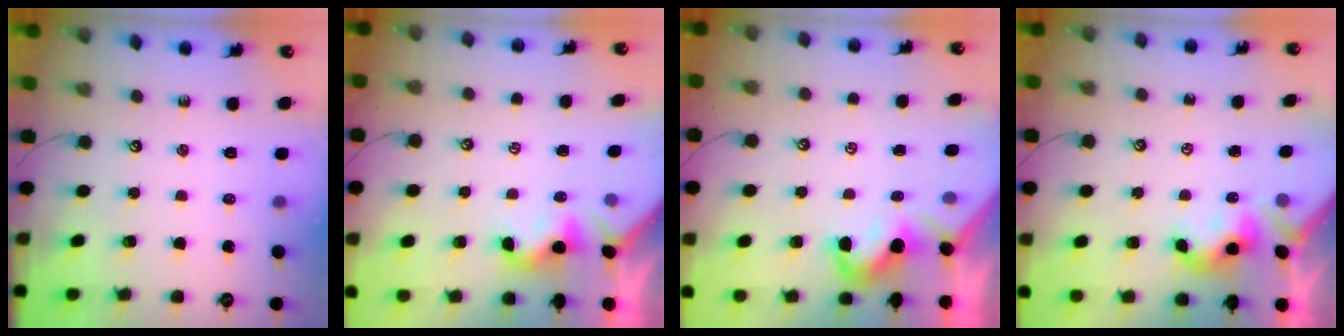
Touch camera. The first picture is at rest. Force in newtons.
{"total": 2.0, "press": 2.0, "slide": 0.5}
{"total": 2.1, "press": 2.0, "slide": 0.6}
{"total": 3.4, "press": 3.4, "slide": 0.4}